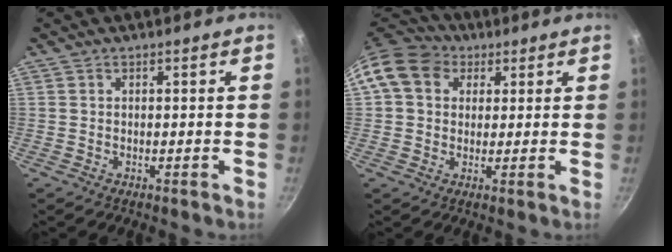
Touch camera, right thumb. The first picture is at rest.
{"total": 11.2, "force": [3.7, 9.1, 5.5], "torque": [-0.079, 0.018, 0.049]}